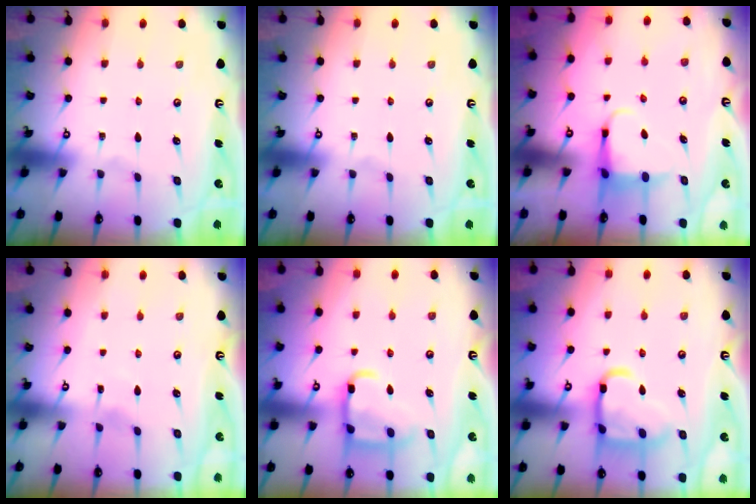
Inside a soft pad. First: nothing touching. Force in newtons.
{"total": 0.0}
{"total": 4.4, "press": 4.4, "slide": 0.4}
{"total": 3.3, "press": 3.3, "slide": 0.4}
{"total": 14.2, "press": 14.1, "slide": 1.4}
{"total": 15.3, "press": 15.2, "slide": 1.3}